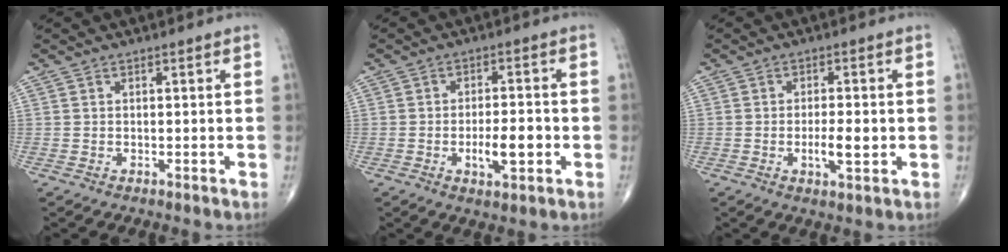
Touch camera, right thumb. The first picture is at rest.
{"total": 6.8, "force": [-1.8, 2.6, 6.0], "torque": [-0.091, 0.006, -0.026]}
{"total": 4.9, "force": [-0.8, 1.7, 4.5], "torque": [-0.071, -0.004, -0.013]}